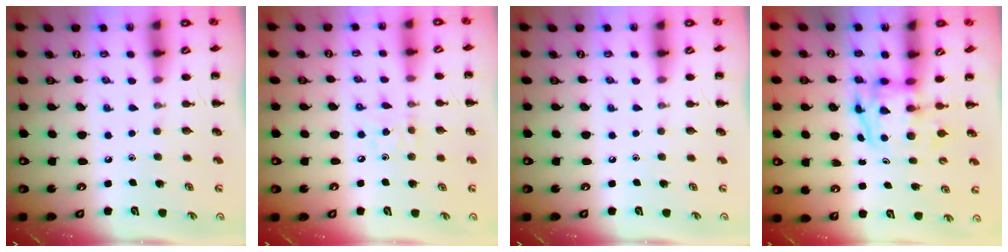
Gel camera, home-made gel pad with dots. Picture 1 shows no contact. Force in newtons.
{"total": 3.8, "press": 3.7, "slide": 0.9}
{"total": 0.0}
{"total": 3.9, "press": 3.8, "slide": 0.6}